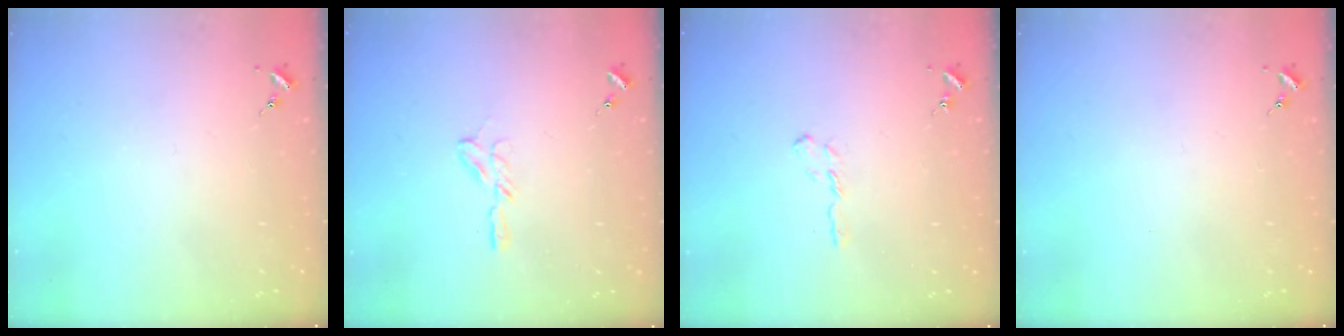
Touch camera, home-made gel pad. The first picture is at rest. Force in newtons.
{"total": 5.3, "press": 5.2, "slide": 0.6}
{"total": 4.5, "press": 4.5, "slide": 0.7}
{"total": 0.0}